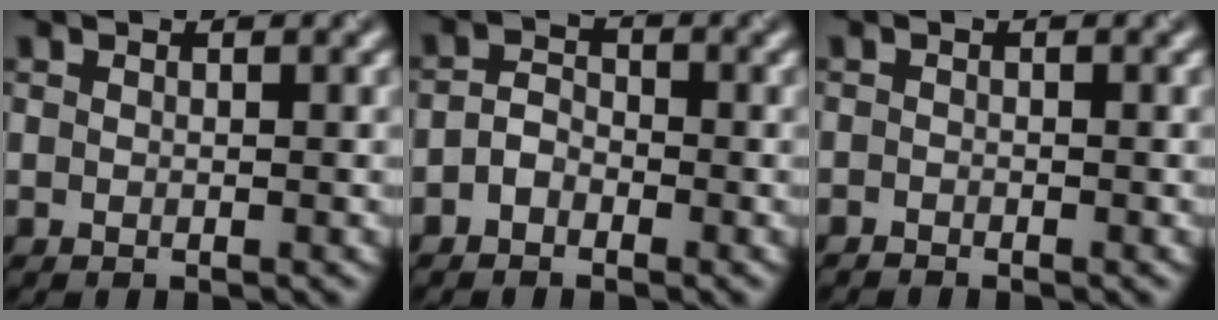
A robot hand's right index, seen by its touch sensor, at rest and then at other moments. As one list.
[{"total": 1.7, "force": [-1.1, 1.1, 0.7], "torque": [-0.017, 0.010, -0.025]}, {"total": 0.7, "force": [-0.7, 0.0, -0.1], "torque": [0.001, 0.001, -0.015]}]